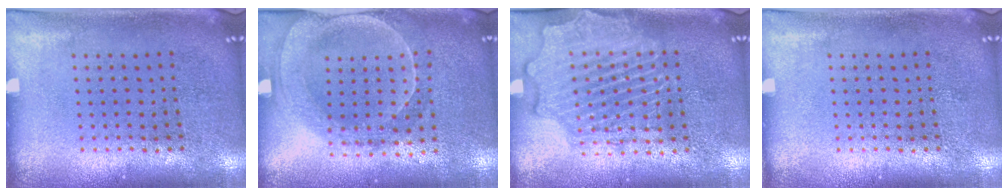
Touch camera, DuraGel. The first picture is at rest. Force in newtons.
{"total": 1.9, "press": 1.8, "slide": 0.6}
{"total": 2.3, "press": 2.3, "slide": 0.4}
{"total": 0.0}